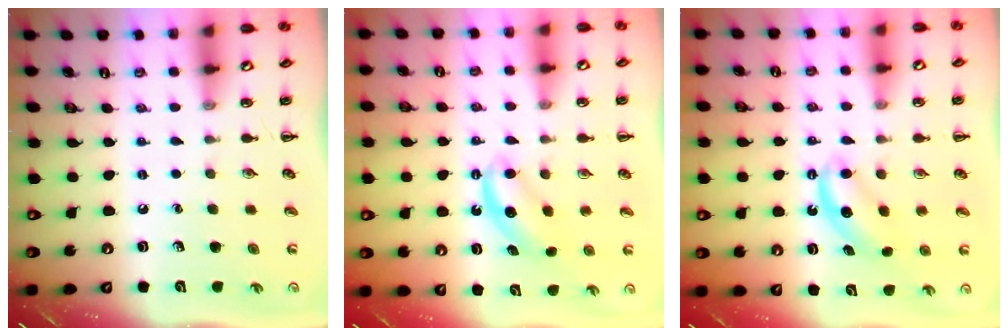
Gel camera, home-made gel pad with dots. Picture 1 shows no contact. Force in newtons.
{"total": 6.2, "press": 6.1, "slide": 0.9}
{"total": 6.2, "press": 6.1, "slide": 0.9}